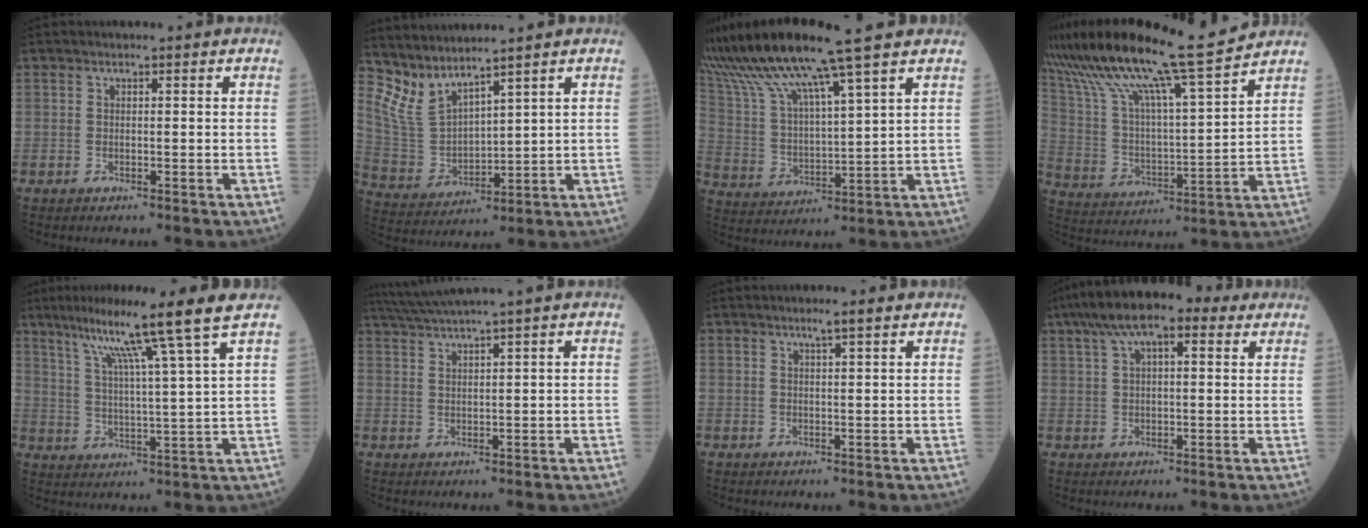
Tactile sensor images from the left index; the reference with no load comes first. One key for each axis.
{"total": 6.9, "fx": 6.4, "fy": 0.7, "fz": 2.4, "tx": -0.076, "ty": -0.007, "tz": 0.152}
{"total": 15.9, "fx": 12.6, "fy": -1.0, "fz": 9.8, "tx": -0.187, "ty": 0.019, "tz": 0.234}
{"total": 21.1, "fx": 17.7, "fy": 0.0, "fz": 11.6, "tx": -0.216, "ty": 0.010, "tz": 0.309}
{"total": 11.5, "fx": 7.9, "fy": -2.8, "fz": 7.9, "tx": -0.125, "ty": 0.007, "tz": 0.124}
{"total": 5.0, "fx": 4.1, "fy": -1.9, "fz": 2.3, "tx": -0.050, "ty": 0.009, "tz": 0.084}
{"total": 1.9, "fx": 1.3, "fy": -0.3, "fz": 1.4, "tx": -0.026, "ty": 0.004, "tz": 0.024}
{"total": 12.3, "fx": 7.5, "fy": 4.0, "fz": 8.9, "tx": -0.158, "ty": 0.054, "tz": 0.122}